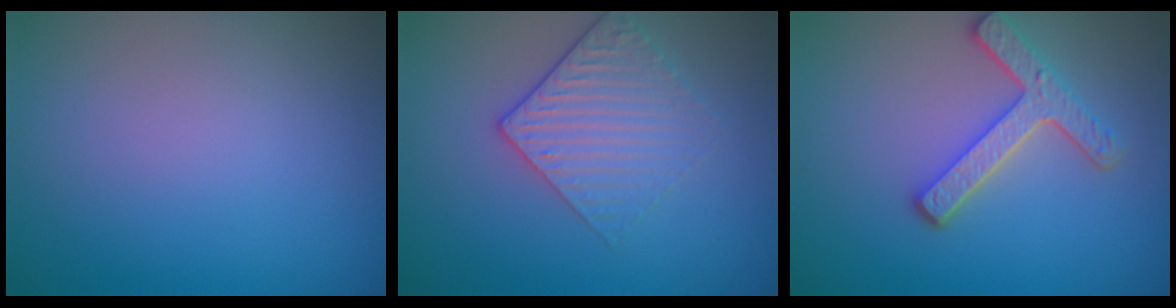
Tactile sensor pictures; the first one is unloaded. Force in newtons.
{"total": 3.0, "press": 2.6, "slide": 1.6}
{"total": 3.7, "press": 3.1, "slide": 2.0}